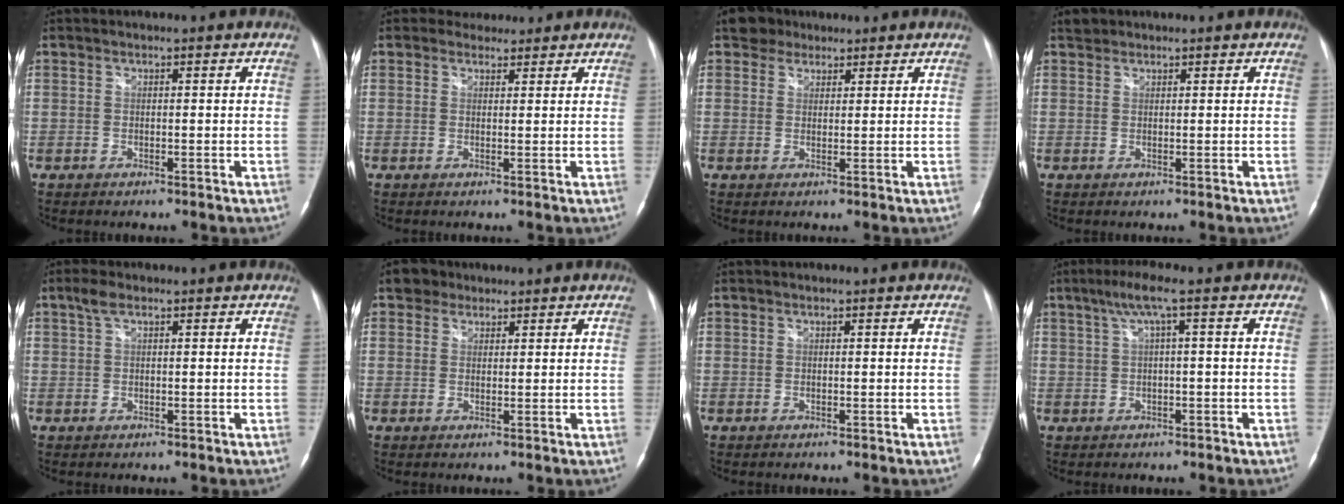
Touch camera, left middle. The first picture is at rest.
{"total": 2.6, "force": [2.3, 1.1, -0.1], "torque": [0.003, 0.008, 0.035]}
{"total": 3.1, "force": [2.4, 1.9, 0.1], "torque": [-0.001, 0.011, 0.038]}
{"total": 1.2, "force": [1.0, 0.5, -0.1], "torque": [0.002, 0.006, 0.016]}
{"total": 2.0, "force": [1.2, 0.7, 1.5], "torque": [-0.036, 0.016, 0.028]}
{"total": 2.7, "force": [2.0, 1.9, 0.3], "torque": [-0.005, 0.011, 0.030]}
{"total": 0.0}
{"total": 3.9, "force": [1.3, -0.4, 3.7], "torque": [-0.073, 0.021, 0.027]}